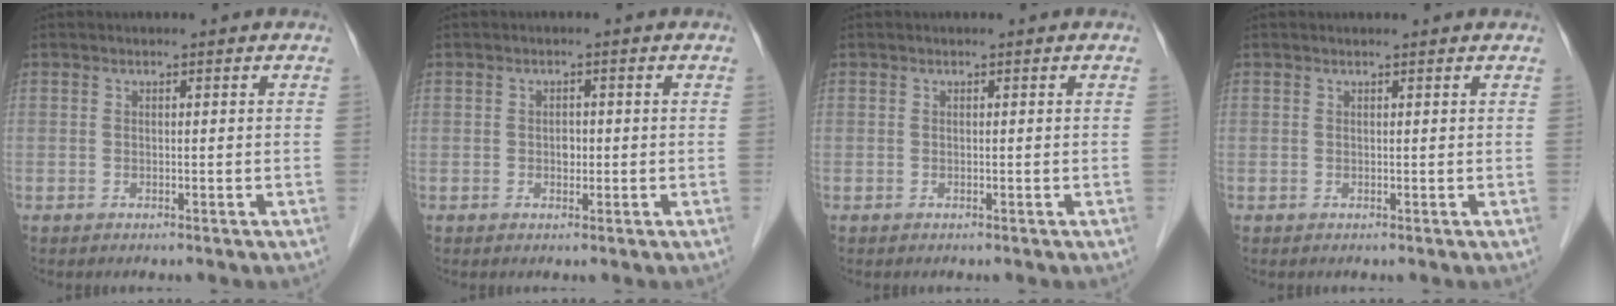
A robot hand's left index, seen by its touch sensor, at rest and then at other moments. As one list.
[{"total": 1.3, "force": [-0.2, 1.0, 0.9], "torque": [-0.014, 0.003, -0.001]}, {"total": 0.0}, {"total": 1.5, "force": [1.5, 0.1, 0.4], "torque": [-0.013, 0.010, 0.017]}]